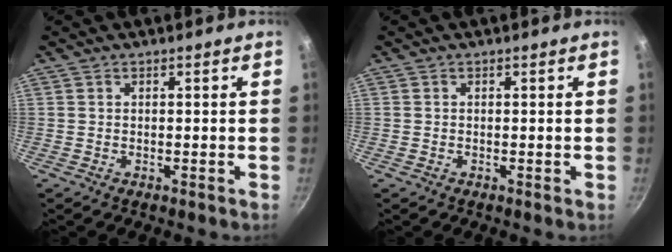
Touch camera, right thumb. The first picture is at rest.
{"total": 0.0}